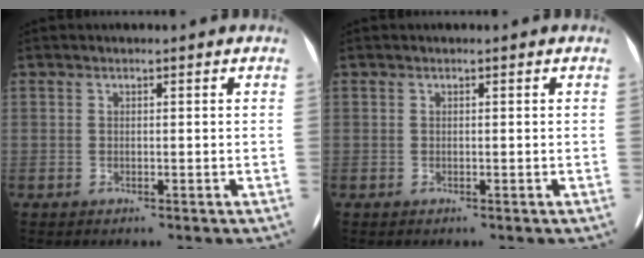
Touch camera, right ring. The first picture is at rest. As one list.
[{"total": 0.0}]